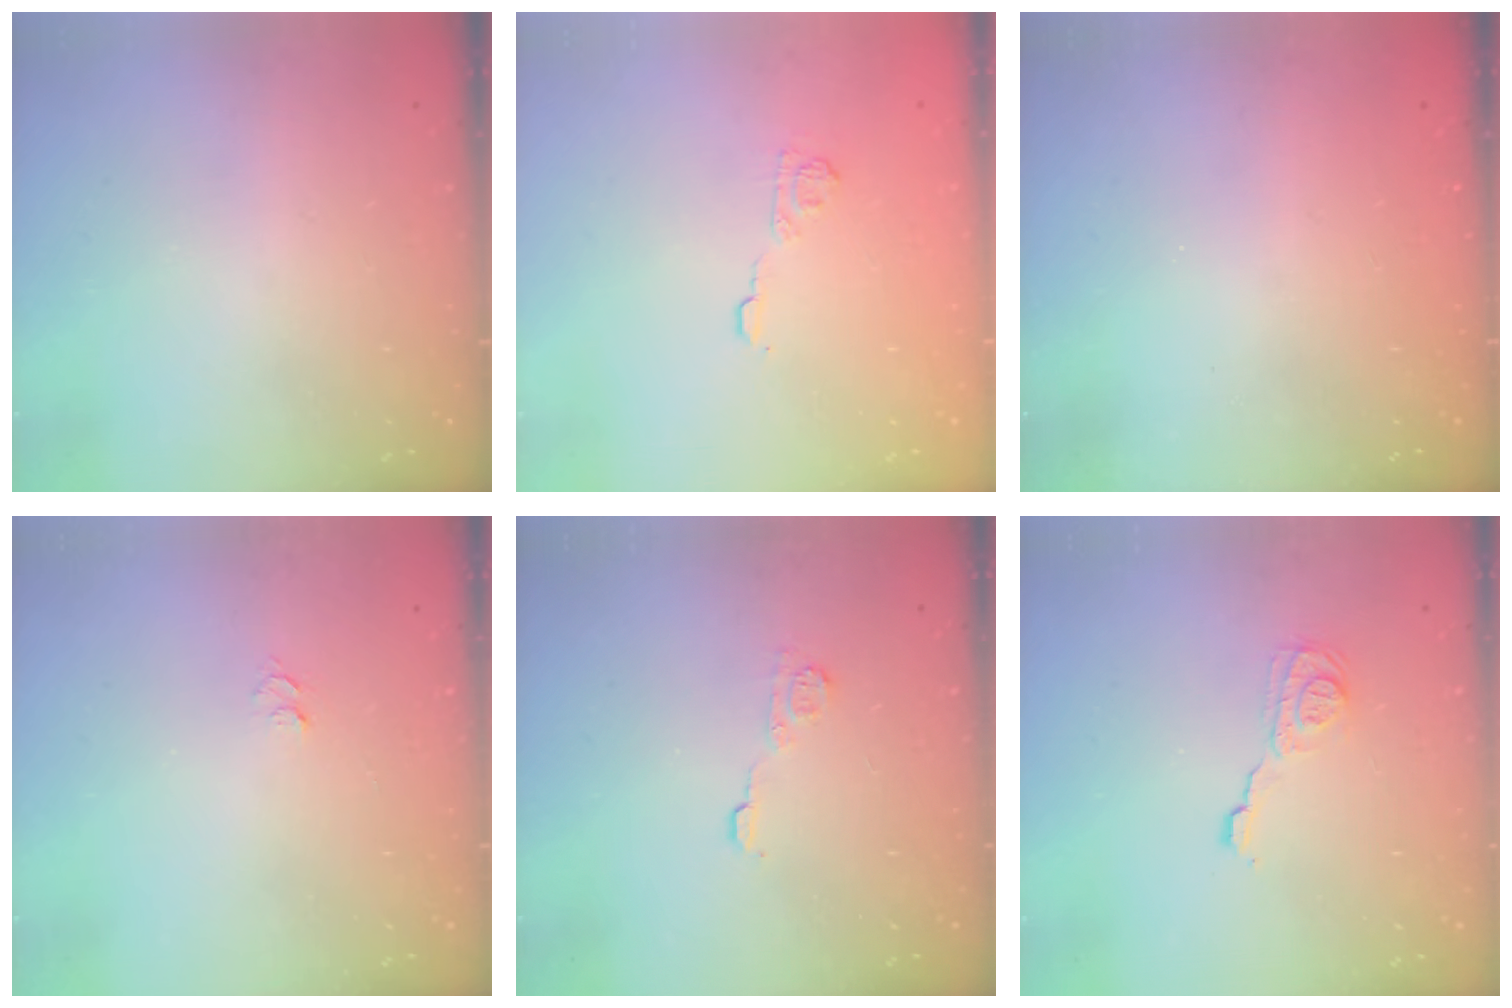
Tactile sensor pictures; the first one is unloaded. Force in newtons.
{"total": 5.2, "press": 4.9, "slide": 1.5}
{"total": 2.3, "press": 2.2, "slide": 0.8}
{"total": 3.6, "press": 3.6, "slide": 0.4}
{"total": 6.0, "press": 6.0, "slide": 0.4}
{"total": 8.4, "press": 8.4, "slide": 0.3}